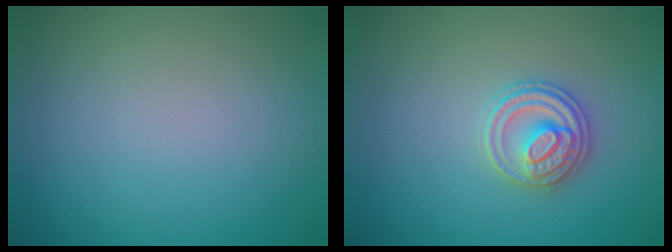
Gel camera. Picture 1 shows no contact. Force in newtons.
{"total": 2.9, "press": 2.9, "slide": 0.1}